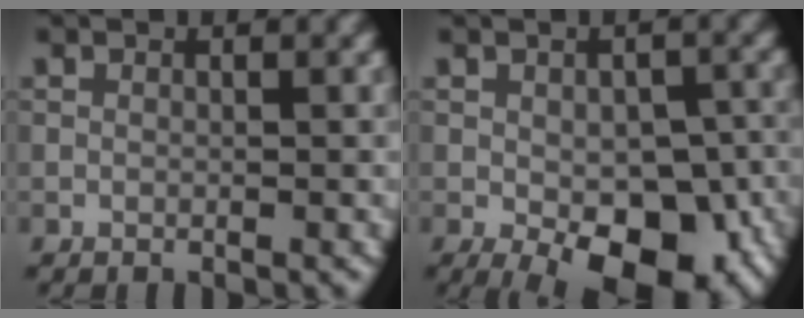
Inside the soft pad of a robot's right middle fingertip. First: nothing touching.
{"total": 10.0, "force": [-4.1, 4.9, 7.7], "torque": [-0.108, -0.019, -0.050]}